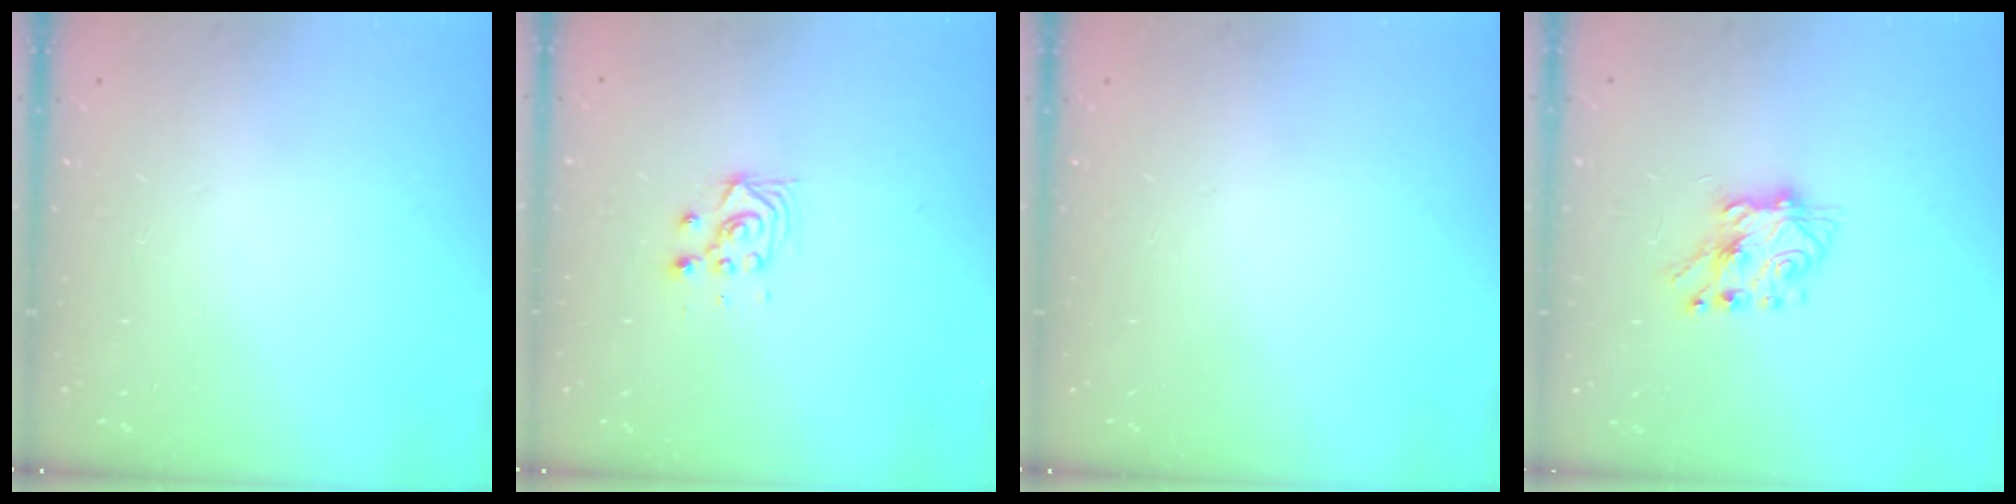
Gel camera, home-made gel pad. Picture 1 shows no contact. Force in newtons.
{"total": 4.0, "press": 3.8, "slide": 1.1}
{"total": 0.0}
{"total": 7.4, "press": 7.3, "slide": 0.9}